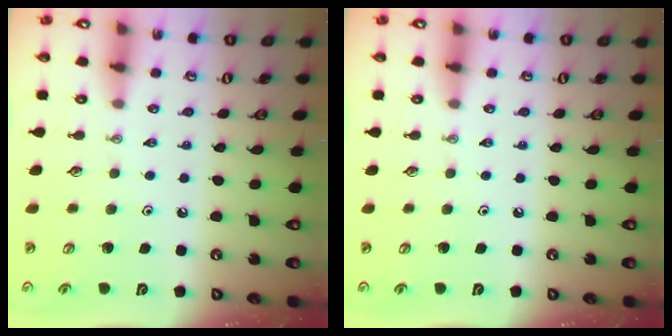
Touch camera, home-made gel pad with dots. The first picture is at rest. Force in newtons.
{"total": 0.0}